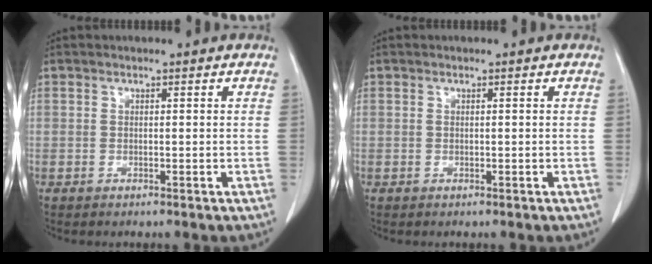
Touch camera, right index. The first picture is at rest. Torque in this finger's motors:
{"motor_torque": [-0.05, 0.01, 0.00, 0.01]}